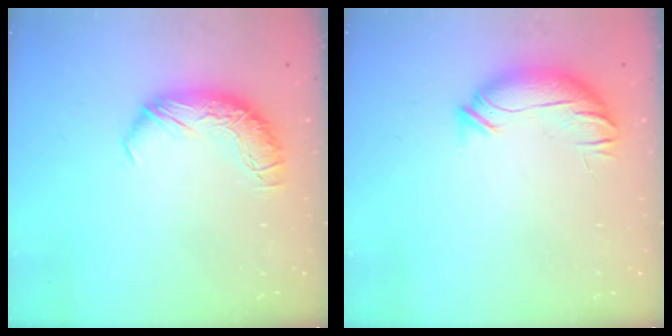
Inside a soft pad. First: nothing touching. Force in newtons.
{"total": 4.2, "press": 3.8, "slide": 1.9}